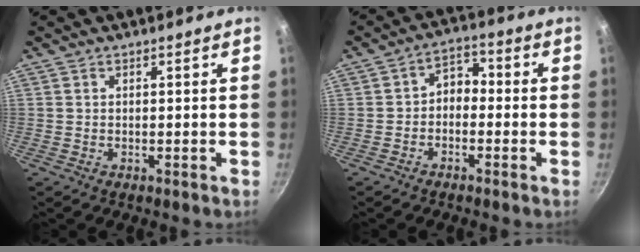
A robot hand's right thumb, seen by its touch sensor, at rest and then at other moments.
{"total": 4.6, "force": [-1.1, 3.3, 2.9], "torque": [-0.024, 0.025, -0.029]}